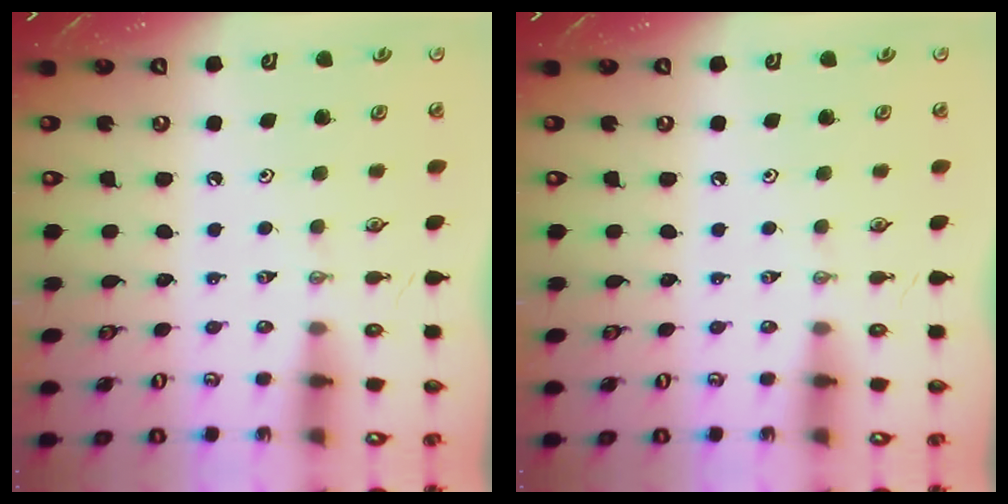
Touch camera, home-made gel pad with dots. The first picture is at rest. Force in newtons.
{"total": 0.0}